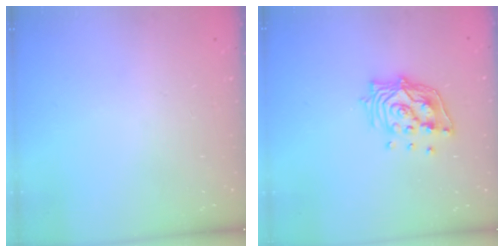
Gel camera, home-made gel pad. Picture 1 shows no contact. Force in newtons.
{"total": 14.0, "press": 13.9, "slide": 1.3}